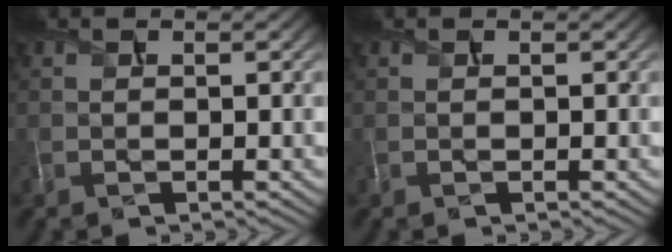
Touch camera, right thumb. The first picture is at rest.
{"total": 0.0}